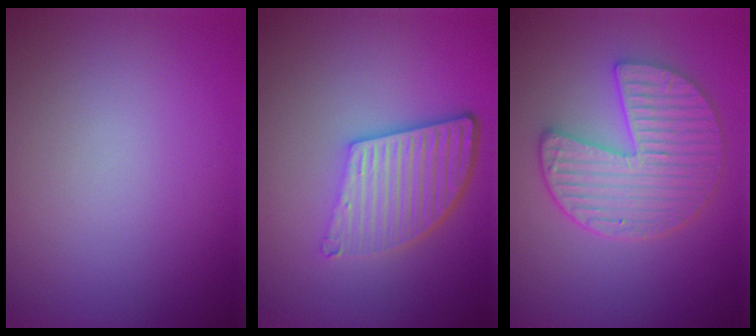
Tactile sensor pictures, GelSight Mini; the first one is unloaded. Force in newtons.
{"total": 5.6, "press": 3.9, "slide": 4.0}
{"total": 5.4, "press": 4.5, "slide": 3.0}